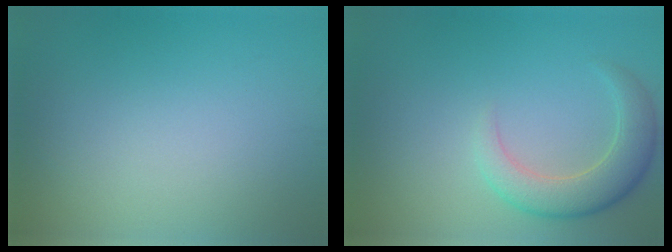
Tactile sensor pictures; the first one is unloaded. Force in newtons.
{"total": 4.4, "press": 4.3, "slide": 0.5}